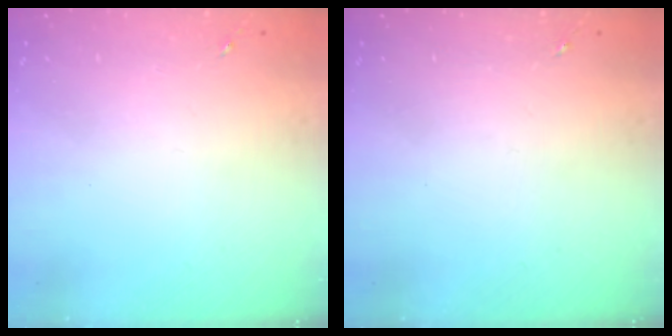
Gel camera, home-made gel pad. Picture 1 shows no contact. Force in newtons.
{"total": 0.0}